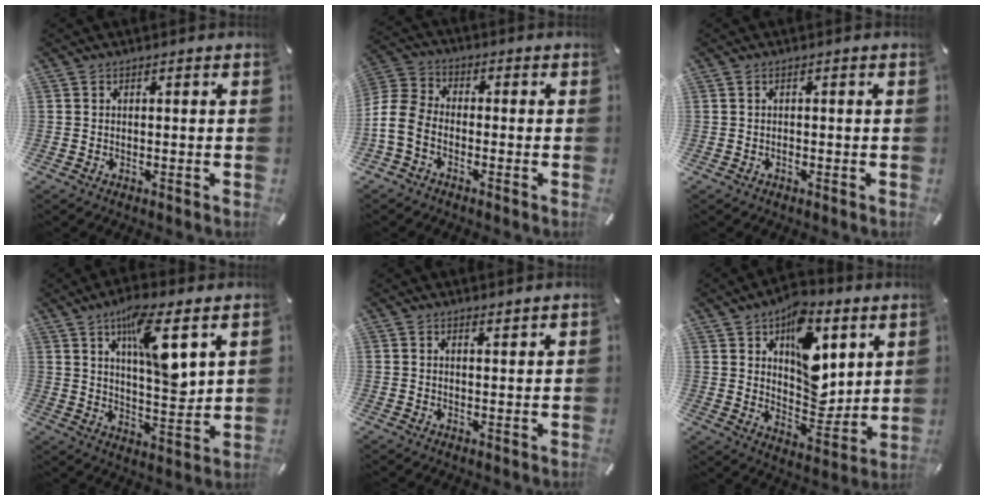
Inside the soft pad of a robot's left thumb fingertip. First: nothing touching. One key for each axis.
{"total": 7.5, "fx": -3.5, "fy": 5.0, "fz": 4.3, "tx": -0.104, "ty": 0.012, "tz": -0.067}
{"total": 0.7, "fx": -0.3, "fy": 0.3, "fz": 0.6, "tx": -0.014, "ty": -0.001, "tz": -0.006}
{"total": 13.4, "fx": 7.0, "fy": 3.5, "fz": 10.8, "tx": -0.179, "ty": -0.032, "tz": 0.116}
{"total": 1.3, "fx": 1.3, "fy": 0.1, "fz": 0.3, "tx": -0.007, "ty": -0.007, "tz": 0.025}
{"total": 15.9, "fx": 7.1, "fy": 9.7, "fz": 10.5, "tx": -0.128, "ty": -0.043, "tz": 0.125}